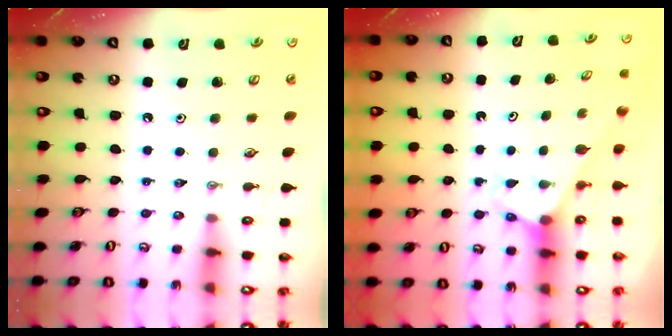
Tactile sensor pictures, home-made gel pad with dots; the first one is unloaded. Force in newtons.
{"total": 3.0, "press": 3.0, "slide": 0.2}